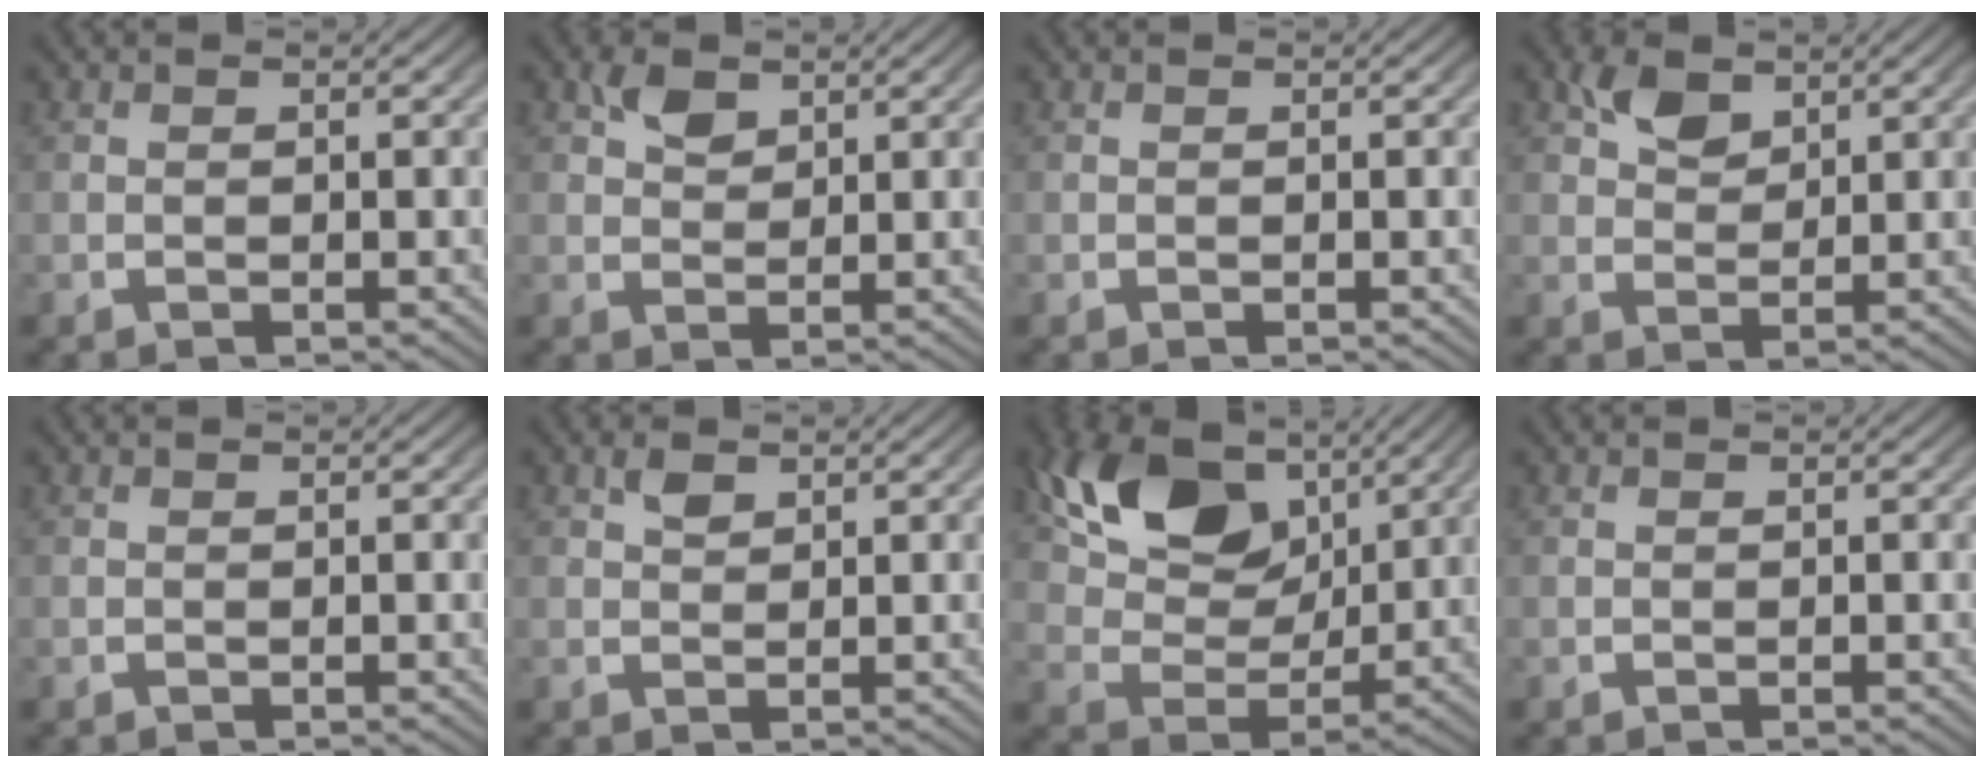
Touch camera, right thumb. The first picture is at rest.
{"total": 2.6, "force": [1.8, 1.2, 1.3], "torque": [-0.021, -0.004, 0.040]}
{"total": 0.0}
{"total": 3.3, "force": [2.4, 1.6, 1.7], "torque": [-0.029, -0.003, 0.050]}
{"total": 0.0}
{"total": 1.3, "force": [1.1, 0.5, 0.5], "torque": [-0.009, -0.001, 0.024]}
{"total": 10.4, "force": [4.1, 6.4, 7.1], "torque": [-0.145, -0.016, 0.076]}
{"total": 0.0}